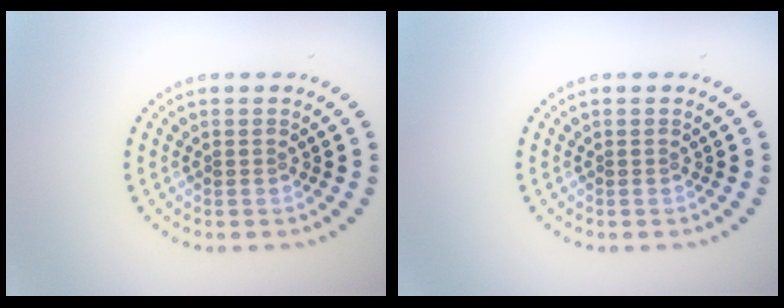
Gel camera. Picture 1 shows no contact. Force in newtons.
{"total": 0.0}